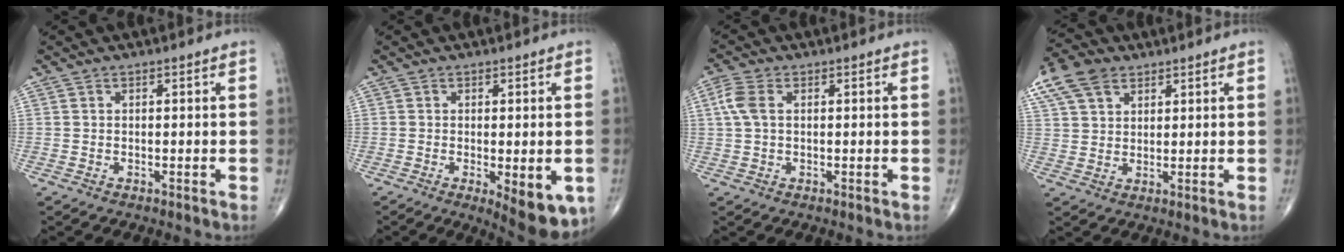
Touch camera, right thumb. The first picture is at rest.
{"total": 9.3, "force": [-3.1, 3.3, 8.2], "torque": [-0.101, -0.016, -0.038]}
{"total": 4.4, "force": [0.9, 2.6, 3.4], "torque": [-0.096, 0.014, 0.016]}
{"total": 10.8, "force": [6.1, 6.9, 5.7], "torque": [-0.119, 0.010, 0.119]}